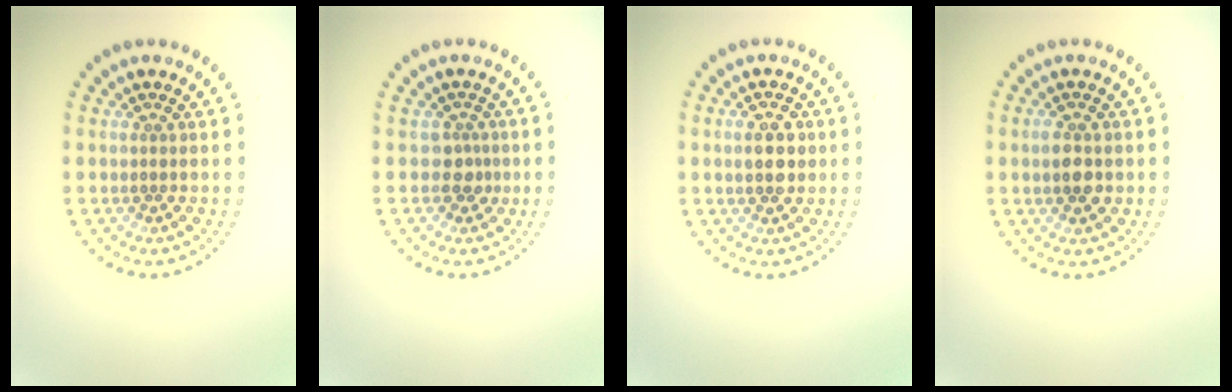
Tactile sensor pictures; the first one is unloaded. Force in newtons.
{"total": 1.6, "press": 1.2, "slide": 1.1}
{"total": 3.1, "press": 3.0, "slide": 0.2}
{"total": 2.5, "press": 2.5, "slide": 0.1}